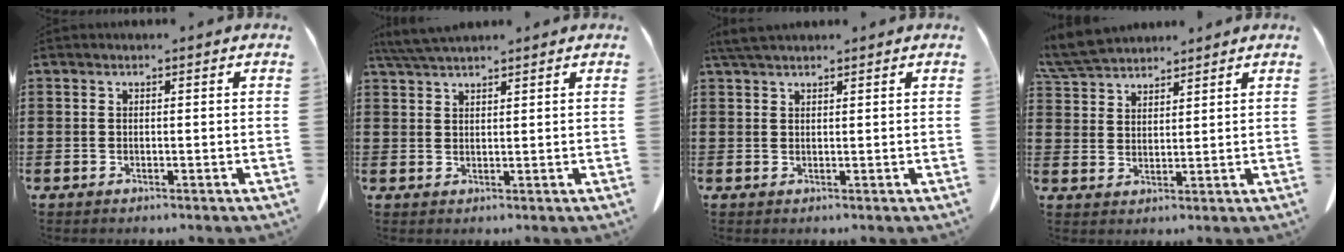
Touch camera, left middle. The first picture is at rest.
{"total": 4.0, "force": [3.5, 0.6, 1.9], "torque": [-0.047, -0.003, 0.065]}
{"total": 2.7, "force": [2.3, 0.5, 1.4], "torque": [-0.035, 0.003, 0.044]}
{"total": 6.0, "force": [5.6, 1.5, 1.7], "torque": [-0.054, -0.010, 0.105]}